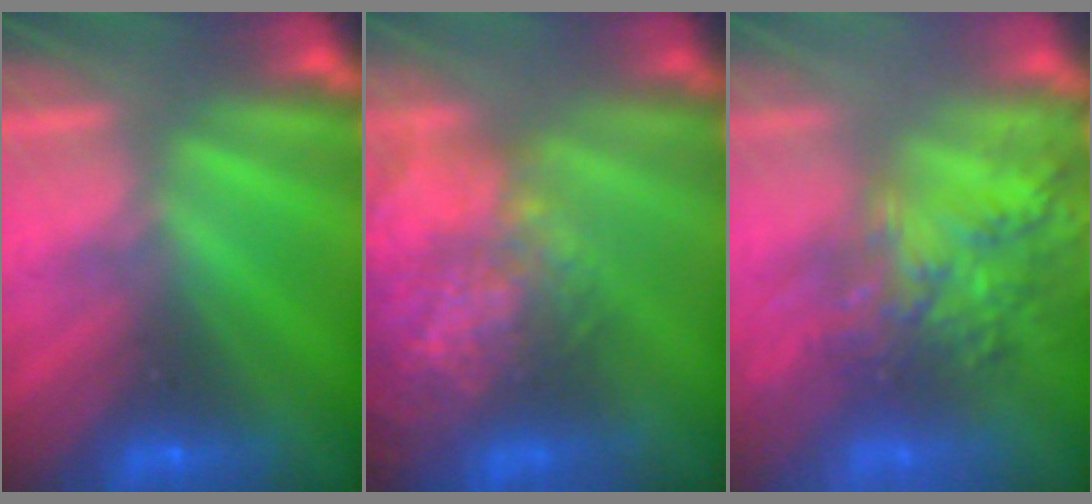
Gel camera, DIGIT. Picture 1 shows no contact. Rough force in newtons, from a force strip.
{"total": 7.3}
{"total": 6.5}